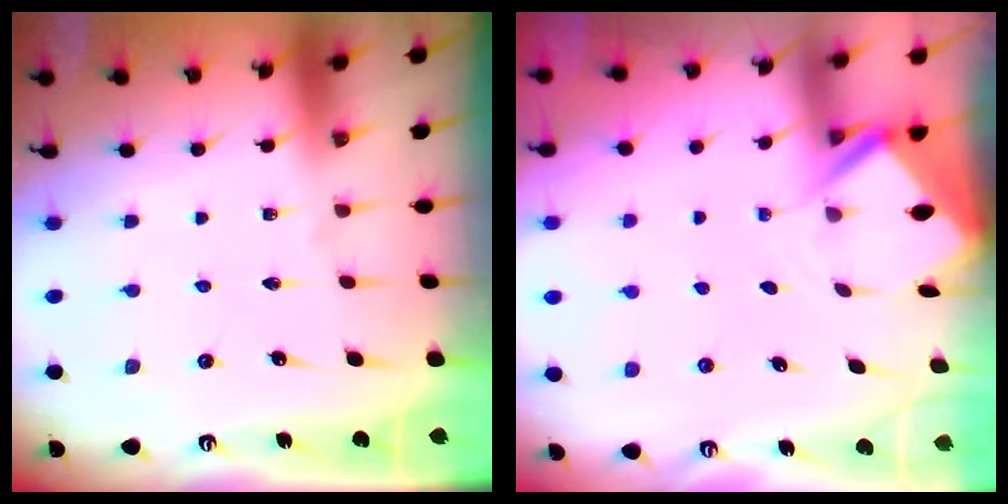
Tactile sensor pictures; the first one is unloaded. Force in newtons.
{"total": 3.1, "press": 3.1, "slide": 0.3}